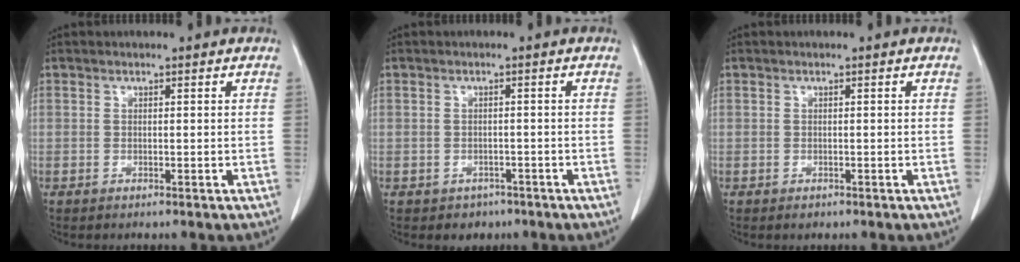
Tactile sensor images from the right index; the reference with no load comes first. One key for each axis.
{"total": 2.5, "fx": -1.4, "fy": 2.0, "fz": 0.1, "tx": -0.001, "ty": 0.010, "tz": -0.015}
{"total": 0.6, "fx": -0.3, "fy": 0.4, "fz": 0.2, "tx": 0.001, "ty": 0.003, "tz": -0.003}